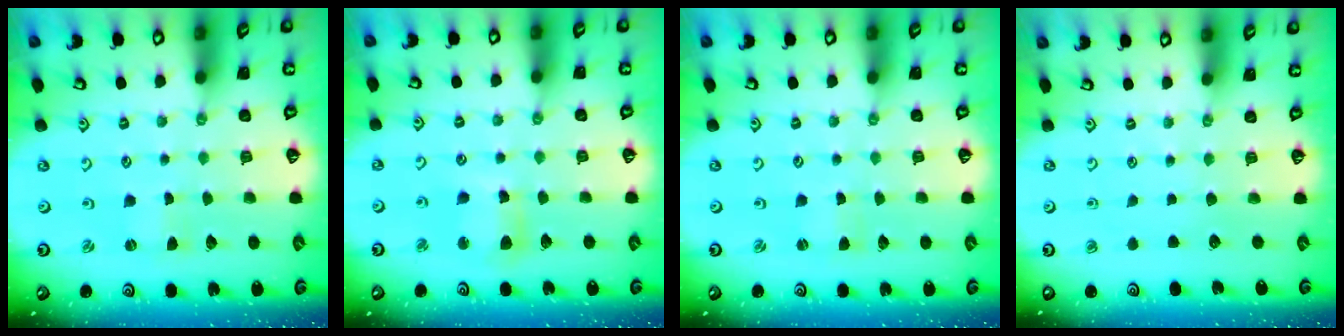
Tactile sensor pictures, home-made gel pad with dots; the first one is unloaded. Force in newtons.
{"total": 8.8, "press": 8.8, "slide": 1.0}
{"total": 0.8, "press": 0.8, "slide": 0.0}
{"total": 0.0}